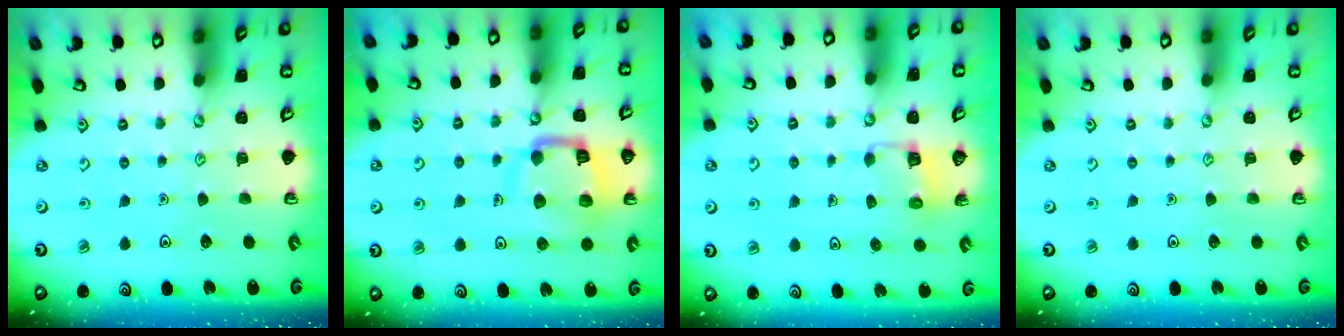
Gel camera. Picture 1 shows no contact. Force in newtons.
{"total": 11.9, "press": 11.8, "slide": 1.2}
{"total": 3.1, "press": 3.1, "slide": 0.3}
{"total": 0.0}